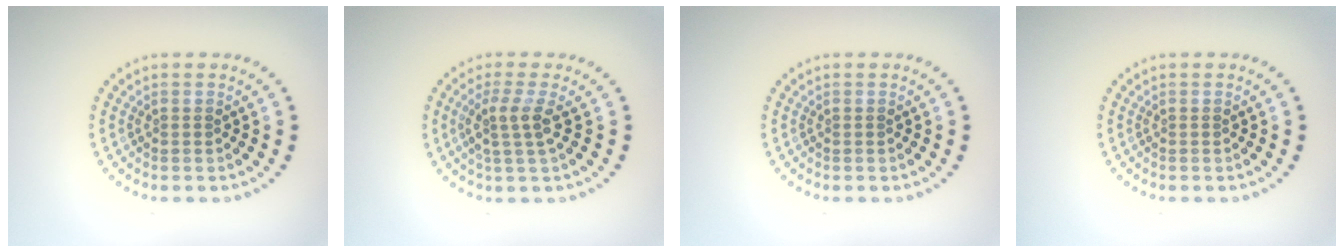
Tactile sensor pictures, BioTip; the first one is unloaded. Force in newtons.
{"total": 2.6, "press": 2.0, "slide": 1.8}
{"total": 0.0}
{"total": 0.0}